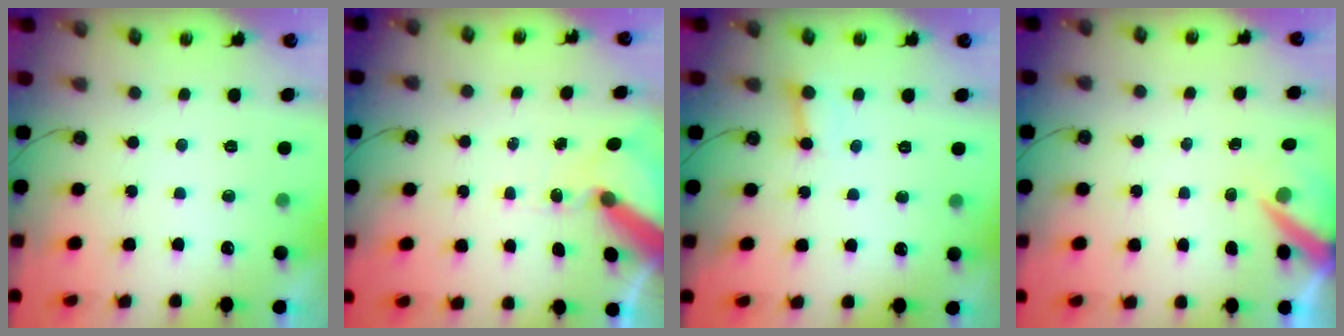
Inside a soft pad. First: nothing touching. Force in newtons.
{"total": 10.0, "press": 9.9, "slide": 1.5}
{"total": 2.7, "press": 2.7, "slide": 0.3}
{"total": 5.3, "press": 5.3, "slide": 0.5}